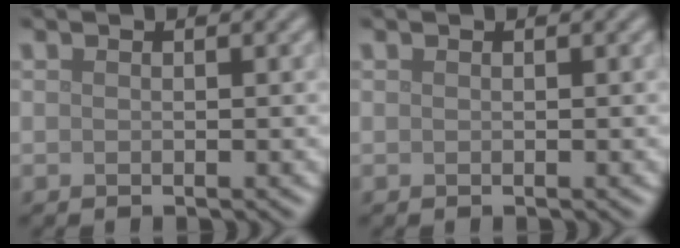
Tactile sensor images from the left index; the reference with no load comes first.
{"total": 0.0}